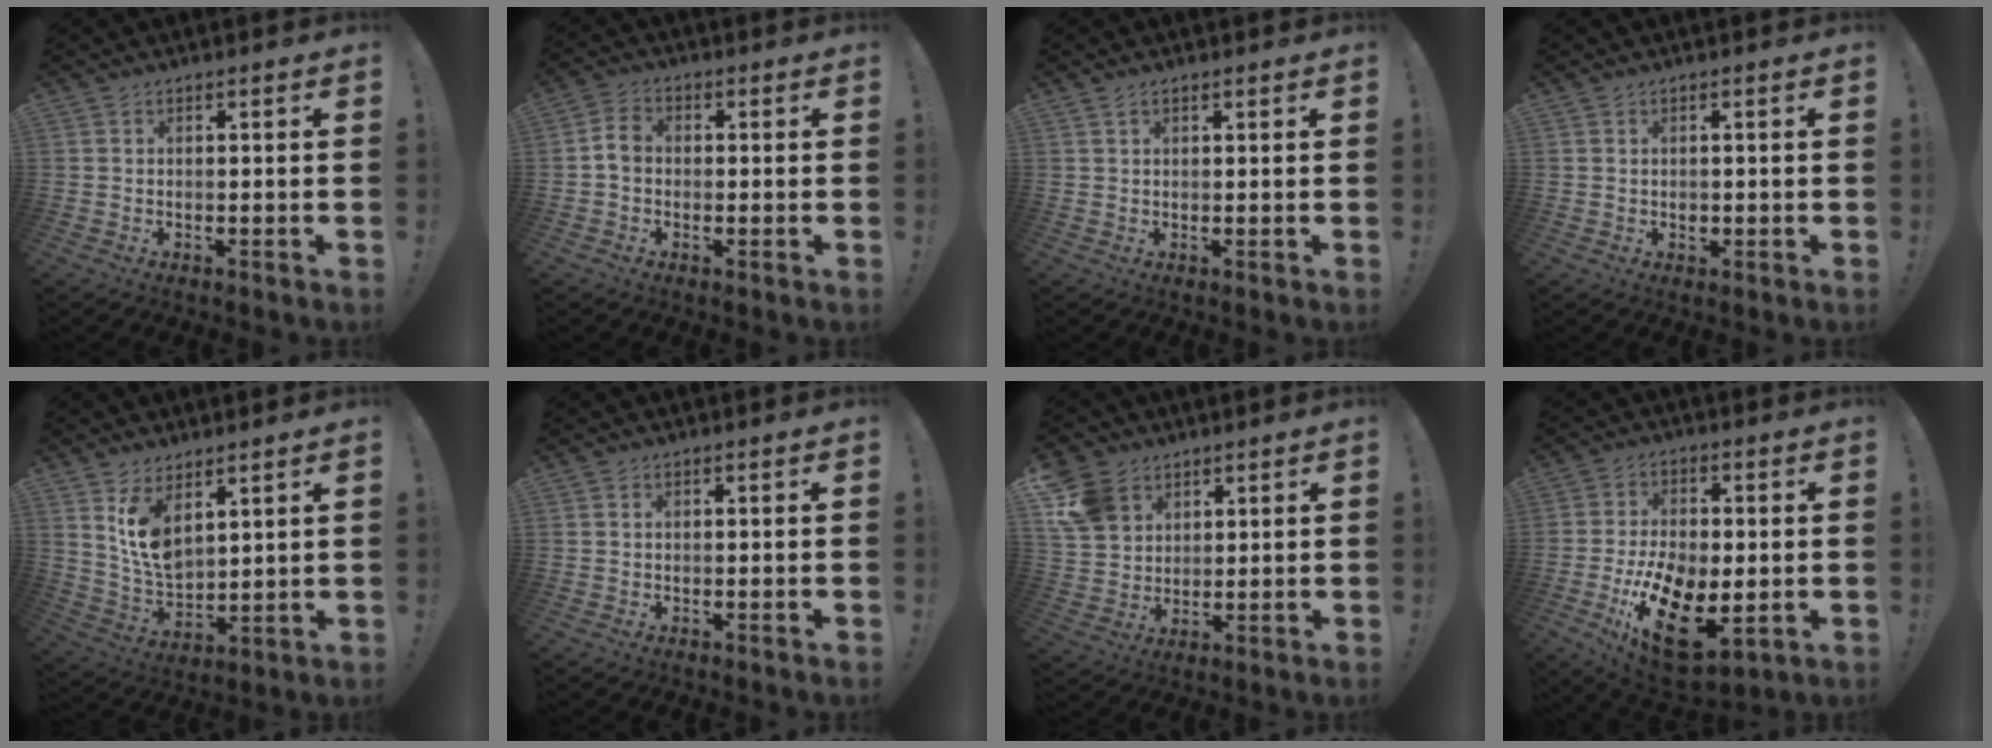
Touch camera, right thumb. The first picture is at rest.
{"total": 4.8, "force": [-0.4, 3.6, 3.1], "torque": [-0.047, 0.013, -0.004]}
{"total": 1.4, "force": [0.9, 0.6, 0.8], "torque": [-0.011, -0.001, 0.016]}
{"total": 1.1, "force": [-0.2, 1.1, 0.2], "torque": [-0.001, 0.001, -0.004]}
{"total": 10.3, "force": [6.0, 5.9, 5.9], "torque": [-0.102, -0.041, 0.117]}
{"total": 0.0}
{"total": 11.1, "force": [5.9, 8.4, 4.2], "torque": [-0.083, -0.028, 0.121]}
{"total": 18.7, "force": [-5.3, 10.4, 14.6], "torque": [-0.260, 0.019, -0.077]}